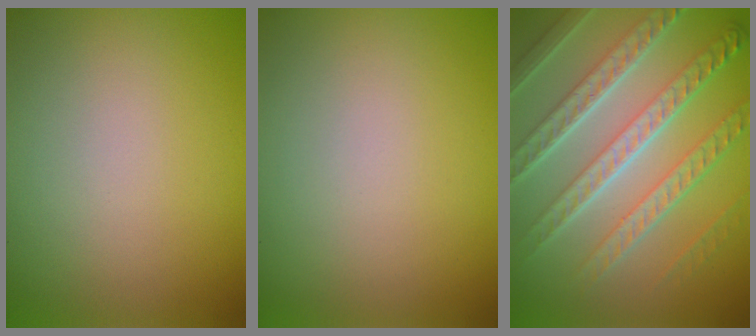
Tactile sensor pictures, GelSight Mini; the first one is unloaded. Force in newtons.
{"total": 0.0}
{"total": 8.9, "press": 6.2, "slide": 6.4}